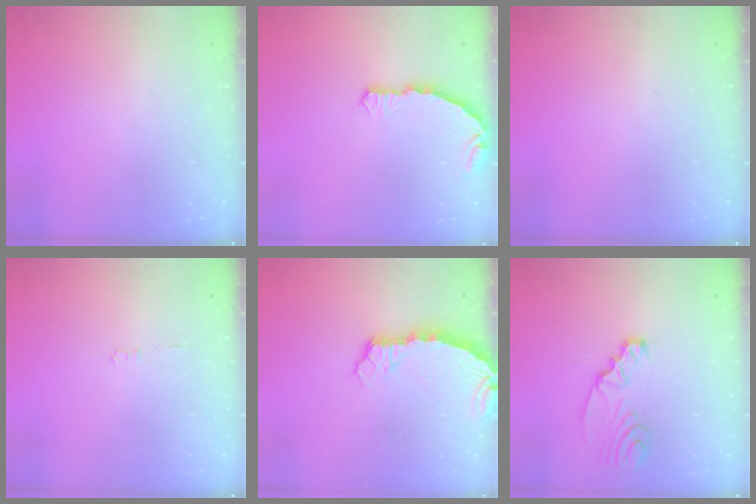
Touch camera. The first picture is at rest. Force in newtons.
{"total": 7.3, "press": 5.5, "slide": 4.7}
{"total": 0.0}
{"total": 1.2, "press": 1.2, "slide": 0.3}
{"total": 4.1, "press": 4.1, "slide": 0.5}
{"total": 5.6, "press": 5.6, "slide": 0.6}